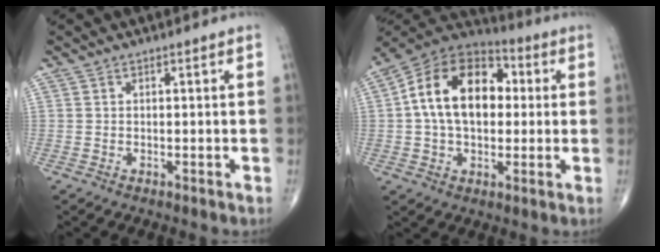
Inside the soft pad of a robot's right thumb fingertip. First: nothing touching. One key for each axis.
{"total": 18.4, "fx": 2.1, "fy": 12.1, "fz": 13.8, "tx": -0.211, "ty": 0.029, "tz": 0.027}